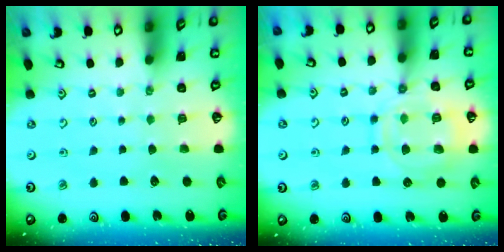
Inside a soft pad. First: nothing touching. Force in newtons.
{"total": 13.1, "press": 13.1, "slide": 1.2}